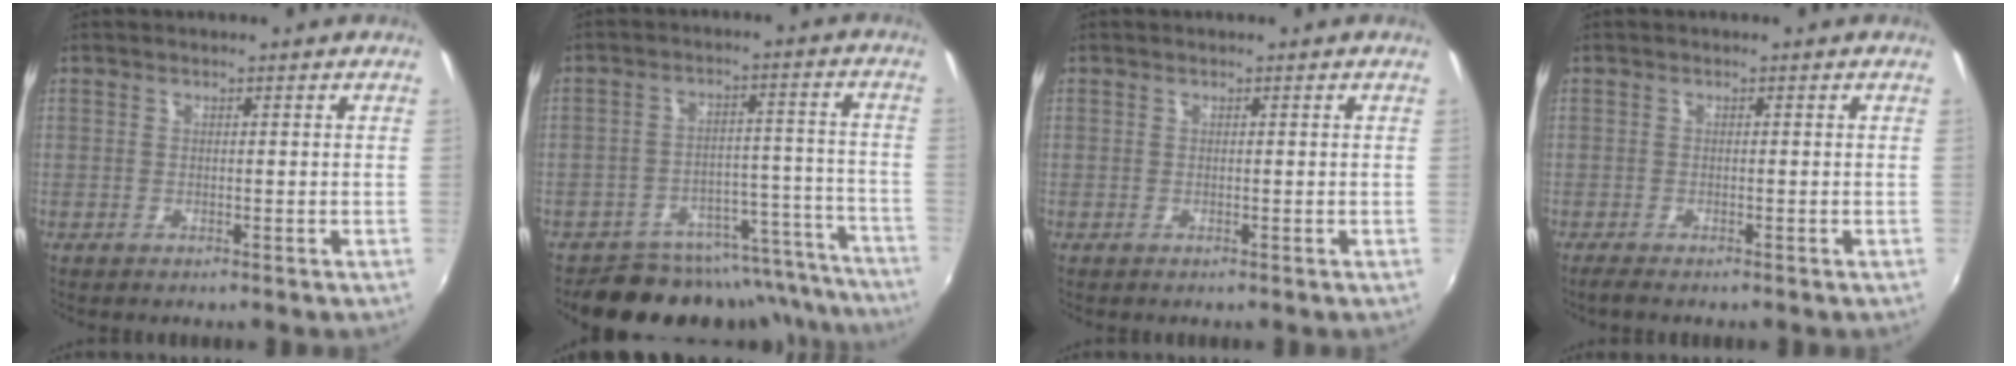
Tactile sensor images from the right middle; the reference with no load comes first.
{"total": 18.9, "force": [-17.3, 6.8, 3.5], "torque": [-0.045, 0.061, -0.218]}
{"total": 0.0}
{"total": 1.6, "force": [-1.3, 0.1, 0.9], "torque": [-0.018, -0.007, -0.024]}